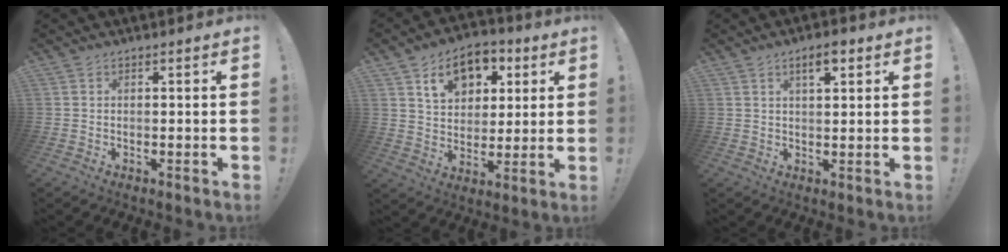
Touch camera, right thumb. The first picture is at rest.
{"total": 12.9, "force": [6.4, 9.2, 6.4], "torque": [-0.080, -0.030, 0.118]}
{"total": 4.5, "force": [2.4, 1.5, 3.6], "torque": [-0.046, -0.008, 0.035]}